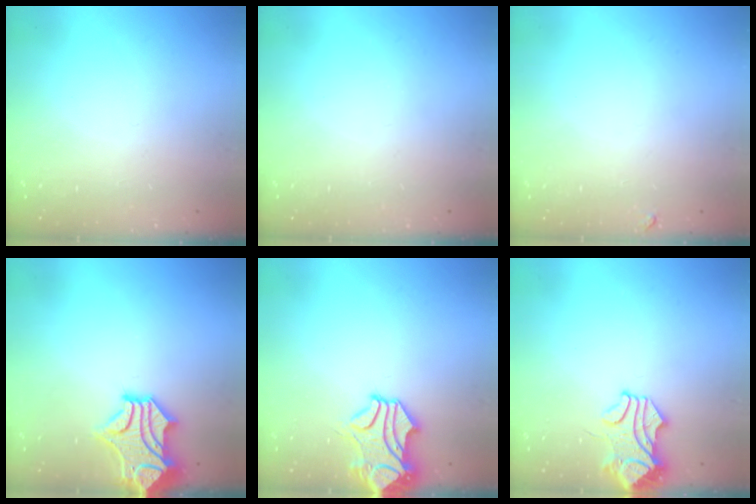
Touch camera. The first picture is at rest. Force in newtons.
{"total": 0.0}
{"total": 0.0}
{"total": 1.6, "press": 0.8, "slide": 1.4}
{"total": 2.2, "press": 1.8, "slide": 1.2}
{"total": 1.7, "press": 1.5, "slide": 0.8}